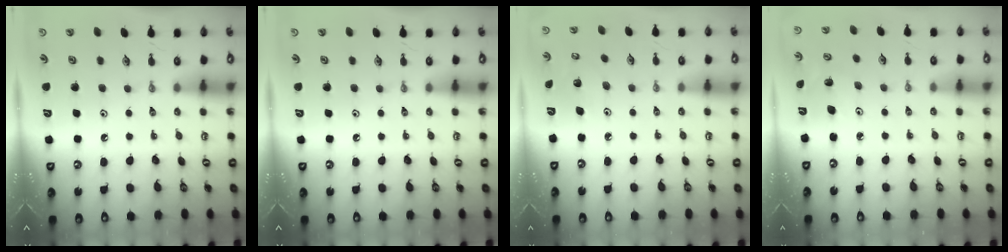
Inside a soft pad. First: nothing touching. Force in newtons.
{"total": 0.0}
{"total": 1.9, "press": 1.9, "slide": 0.1}
{"total": 2.5, "press": 2.5, "slide": 0.1}